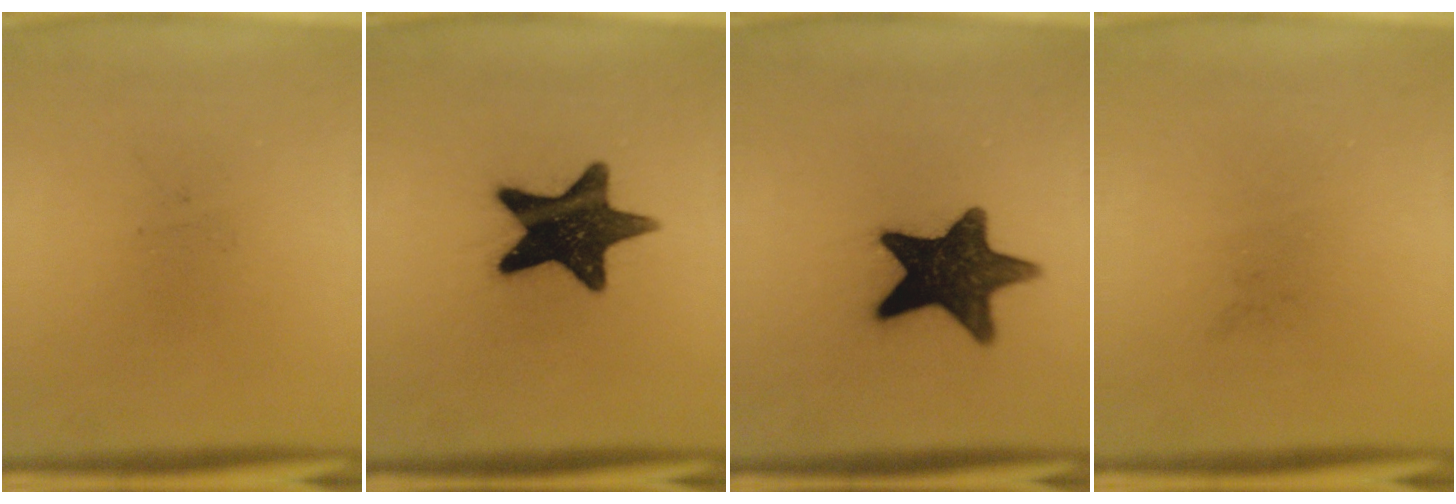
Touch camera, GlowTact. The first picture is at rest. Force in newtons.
{"total": 16.2}
{"total": 14.4}
{"total": 0.0}